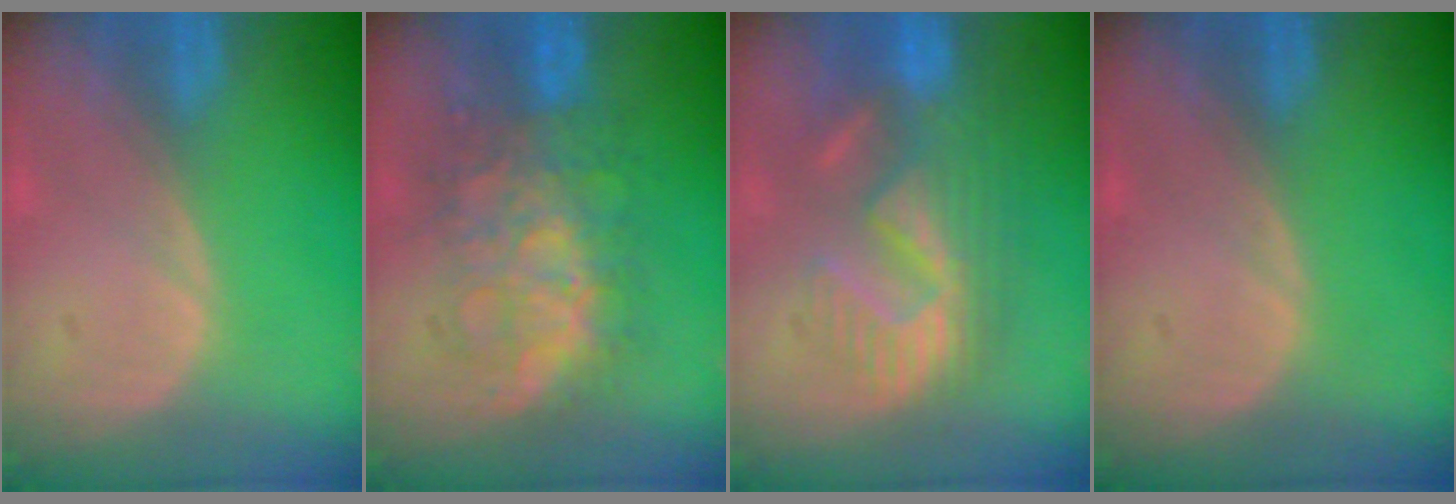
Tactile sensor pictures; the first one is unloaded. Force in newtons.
{"total": 8.9, "press": 8.9, "slide": 0.4}
{"total": 10.7, "press": 9.7, "slide": 4.4}
{"total": 0.0}